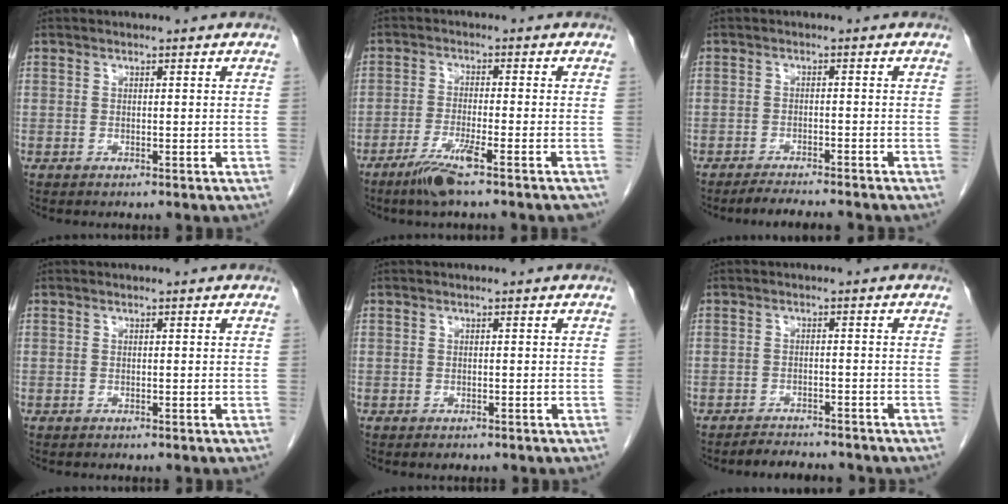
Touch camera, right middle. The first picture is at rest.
{"total": 6.9, "force": [-4.9, -0.2, 5.0], "torque": [-0.085, -0.016, -0.084]}
{"total": 5.5, "force": [-5.0, -0.1, 2.1], "torque": [-0.028, -0.015, -0.078]}
{"total": 0.0}
{"total": 0.9, "force": [-0.6, 0.6, 0.4], "torque": [-0.007, 0.000, -0.006]}
{"total": 5.1, "force": [-4.7, 1.2, 1.2], "torque": [-0.019, -0.005, -0.067]}